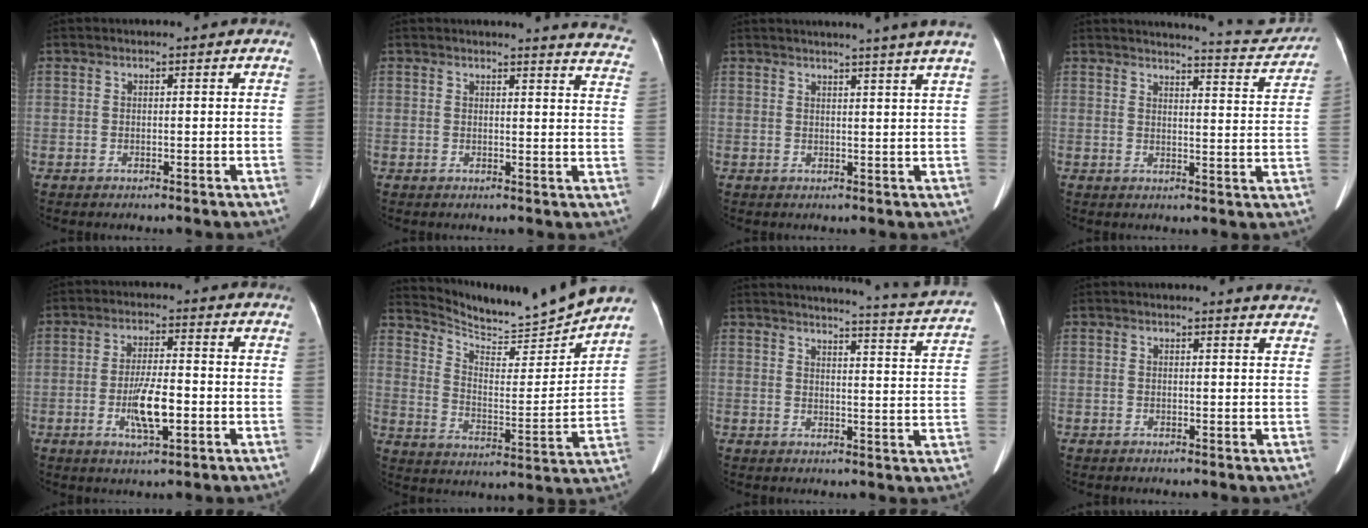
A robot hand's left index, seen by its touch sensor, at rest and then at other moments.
{"total": 10.9, "force": [10.7, 0.3, 2.0], "torque": [0.002, -0.082, 0.079]}
{"total": 9.4, "force": [8.1, -1.9, 4.4], "torque": [-0.051, -0.008, 0.079]}
{"total": 10.8, "force": [10.6, 0.2, 1.8], "torque": [-0.021, -0.036, 0.115]}
{"total": 6.7, "force": [-1.8, 1.4, 6.3], "torque": [-0.121, -0.004, -0.029]}
{"total": 16.5, "force": [15.9, -0.1, 4.1], "torque": [-0.088, -0.041, 0.242]}
{"total": 19.0, "force": [18.1, -0.7, 5.7], "torque": [-0.082, -0.078, 0.199]}
{"total": 4.2, "force": [4.1, 0.0, 0.8], "torque": [-0.011, -0.013, 0.022]}